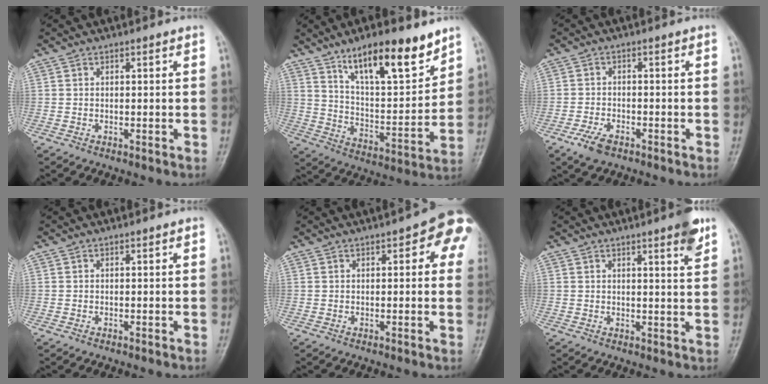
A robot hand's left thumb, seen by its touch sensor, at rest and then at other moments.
{"total": 16.4, "force": [11.1, 4.9, 11.1], "torque": [-0.147, -0.065, 0.195]}
{"total": 4.0, "force": [-2.7, 1.9, 2.3], "torque": [-0.051, 0.008, -0.049]}
{"total": 0.0}
{"total": 8.7, "force": [3.1, 3.5, 7.3], "torque": [-0.055, 0.003, 0.025]}
{"total": 4.7, "force": [3.0, 0.5, 3.6], "torque": [-0.041, -0.017, 0.038]}